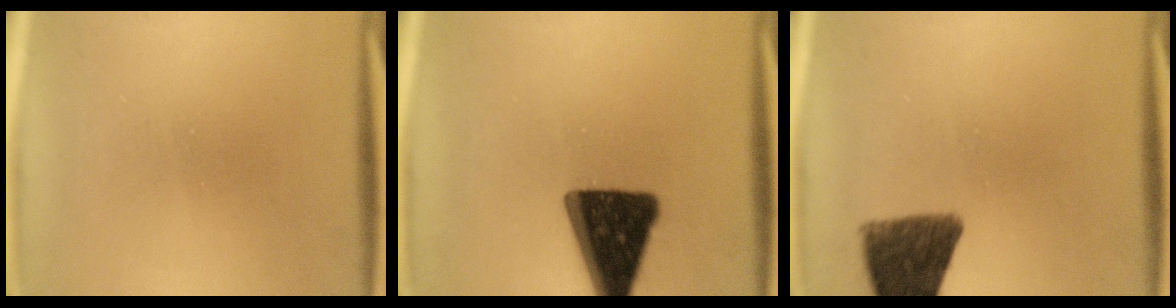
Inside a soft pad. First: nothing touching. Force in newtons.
{"total": 16.6}
{"total": 10.9}